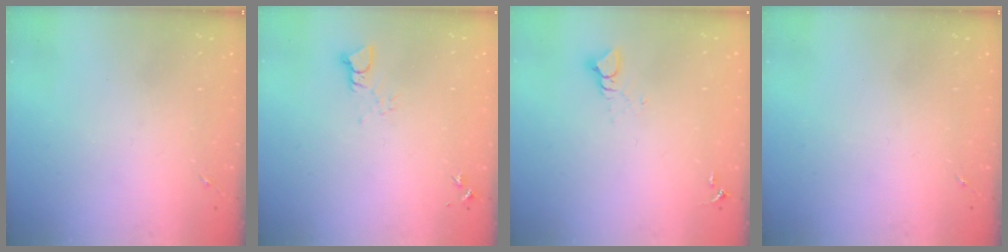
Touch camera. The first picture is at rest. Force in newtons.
{"total": 3.1, "press": 3.1, "slide": 0.3}
{"total": 3.3, "press": 3.3, "slide": 0.3}
{"total": 0.0}